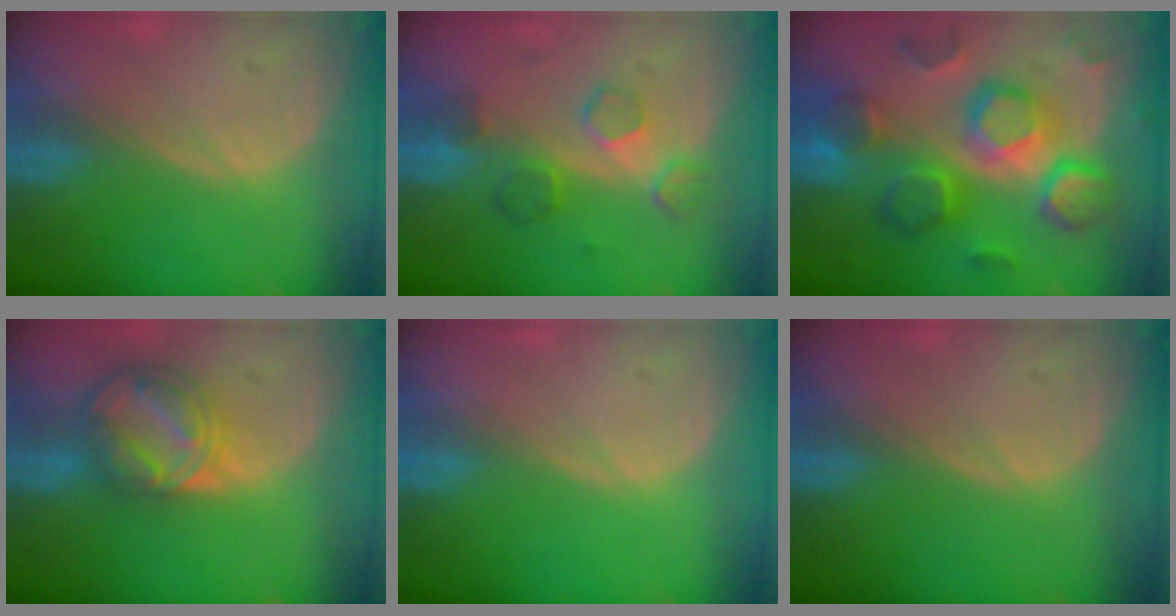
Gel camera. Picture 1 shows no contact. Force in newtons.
{"total": 5.2, "press": 4.9, "slide": 1.5}
{"total": 12.2, "press": 12.1, "slide": 0.9}
{"total": 8.5, "press": 7.2, "slide": 4.6}
{"total": 0.0}
{"total": 0.0}